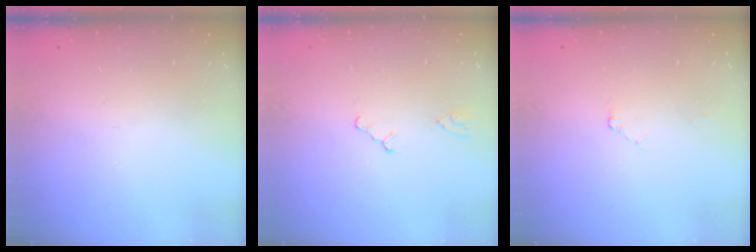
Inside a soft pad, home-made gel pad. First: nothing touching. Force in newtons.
{"total": 0.5, "press": 0.5, "slide": 0.2}
{"total": 2.4, "press": 2.4, "slide": 0.4}